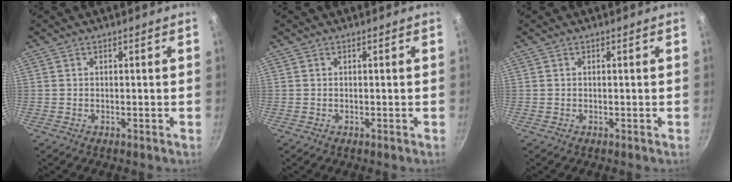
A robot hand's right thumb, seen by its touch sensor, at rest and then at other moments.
{"total": 0.0}
{"total": 0.0}